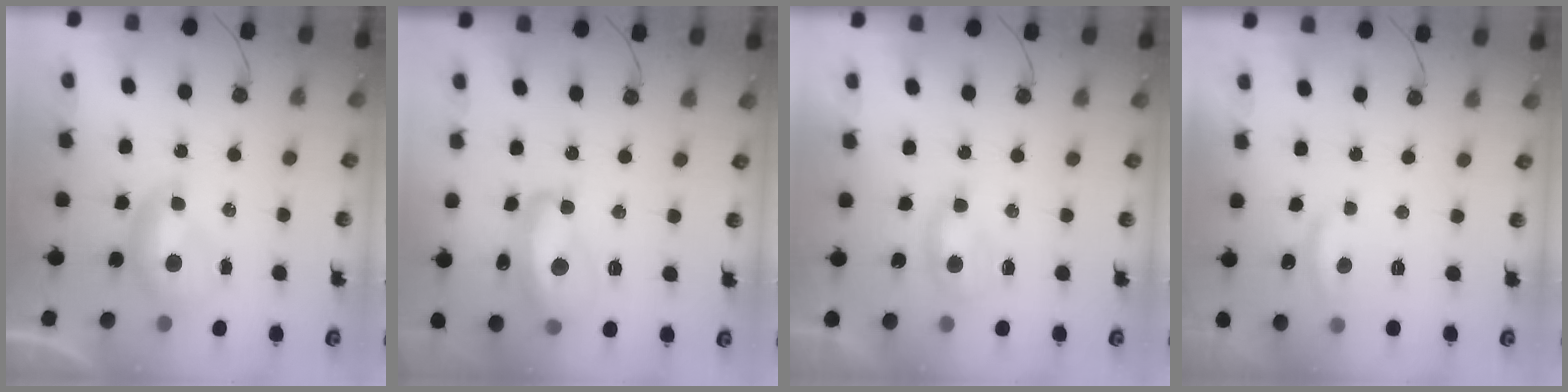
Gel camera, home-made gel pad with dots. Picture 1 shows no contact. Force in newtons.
{"total": 9.8, "press": 9.8, "slide": 0.8}
{"total": 0.9, "press": 0.7, "slide": 0.6}
{"total": 1.6, "press": 1.5, "slide": 0.5}